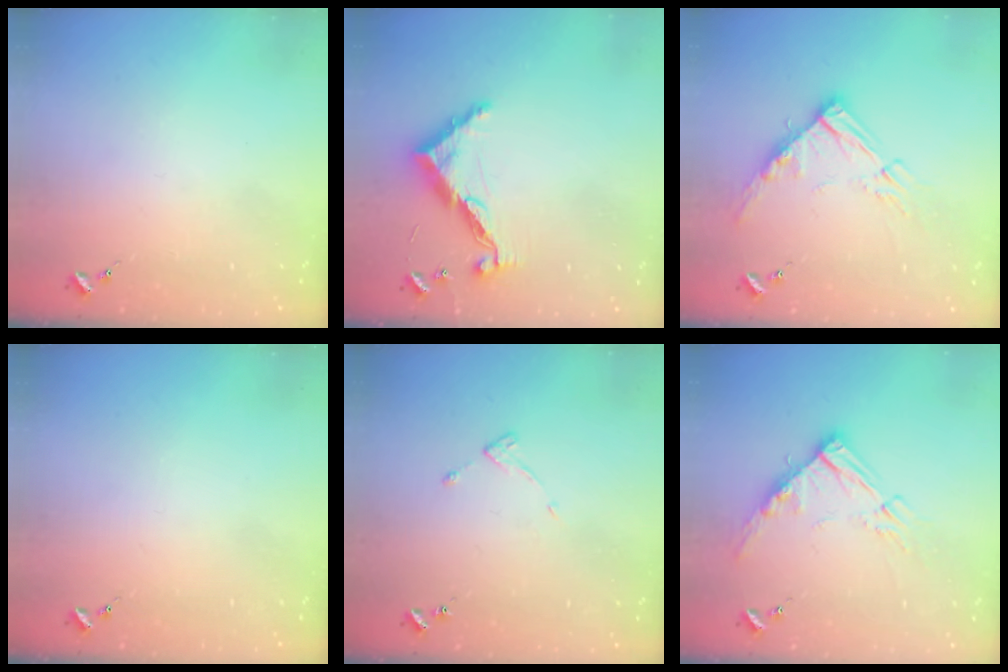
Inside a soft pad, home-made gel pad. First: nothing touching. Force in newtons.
{"total": 9.7, "press": 9.7, "slide": 0.3}
{"total": 12.3, "press": 12.2, "slide": 1.3}
{"total": 0.0}
{"total": 3.6, "press": 3.6, "slide": 0.5}
{"total": 12.3, "press": 12.2, "slide": 1.3}